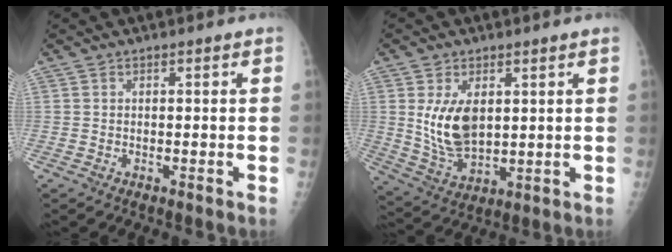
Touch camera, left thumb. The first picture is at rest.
{"total": 9.9, "force": [2.2, 5.7, 7.8], "torque": [-0.134, -0.021, 0.058]}